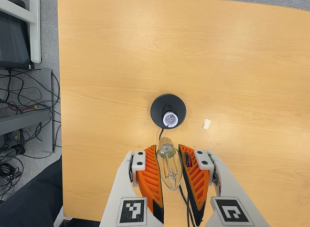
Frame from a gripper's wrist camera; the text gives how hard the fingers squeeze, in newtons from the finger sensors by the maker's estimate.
{"total": 17.6, "left": 18.8, "right": 16.4}